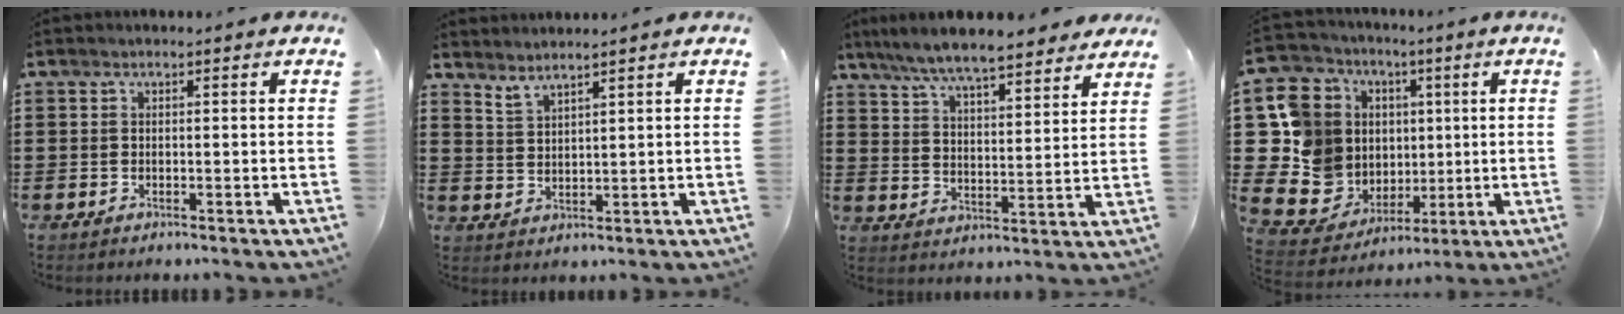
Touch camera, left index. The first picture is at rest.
{"total": 2.4, "force": [2.4, 0.0, 0.5], "torque": [-0.017, -0.003, 0.045]}
{"total": 7.1, "force": [6.5, 0.6, 2.7], "torque": [-0.079, -0.031, 0.115]}
{"total": 12.5, "force": [2.2, 11.9, 3.3], "torque": [-0.140, -0.033, 0.054]}